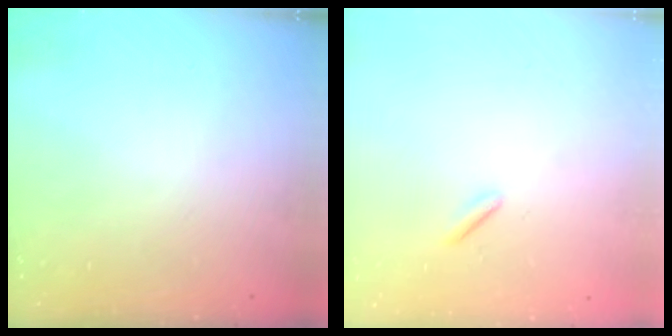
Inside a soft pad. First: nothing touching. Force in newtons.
{"total": 1.0, "press": 0.9, "slide": 0.4}